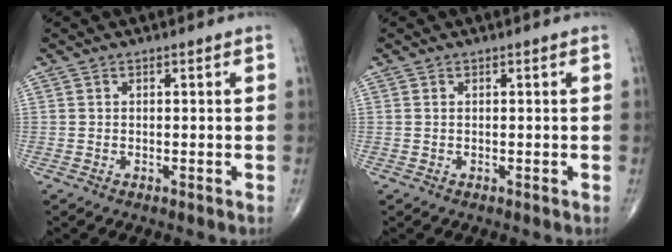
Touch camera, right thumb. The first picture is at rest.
{"total": 0.0}